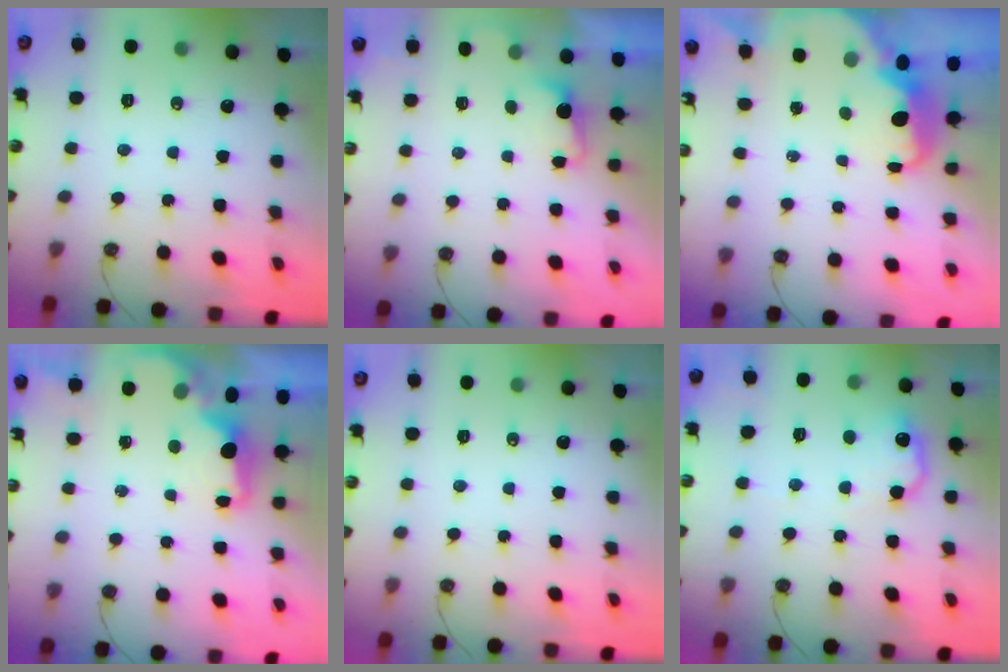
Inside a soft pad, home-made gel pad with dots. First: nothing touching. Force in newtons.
{"total": 1.9, "press": 1.6, "slide": 0.9}
{"total": 3.8, "press": 3.8, "slide": 0.4}
{"total": 2.0, "press": 1.8, "slide": 0.8}
{"total": 0.0}
{"total": 10.9, "press": 10.9, "slide": 0.5}